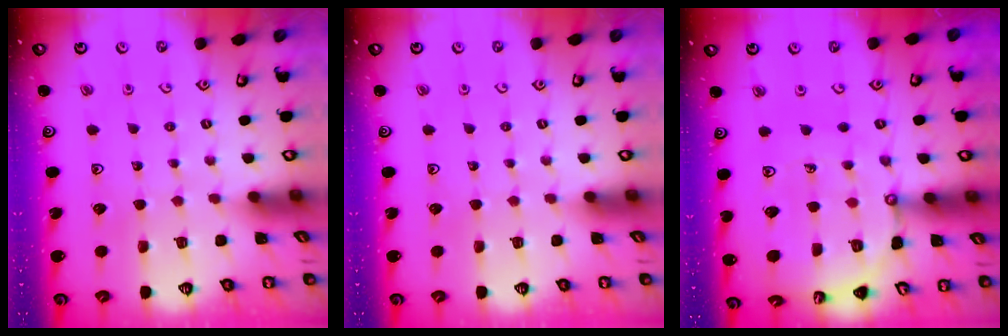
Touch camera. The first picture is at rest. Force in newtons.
{"total": 0.0}
{"total": 12.9, "press": 12.8, "slide": 1.6}